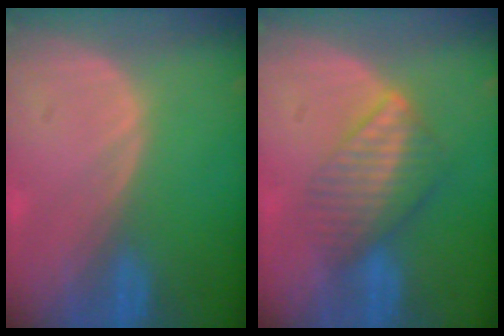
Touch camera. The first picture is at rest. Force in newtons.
{"total": 6.5, "press": 6.1, "slide": 2.4}